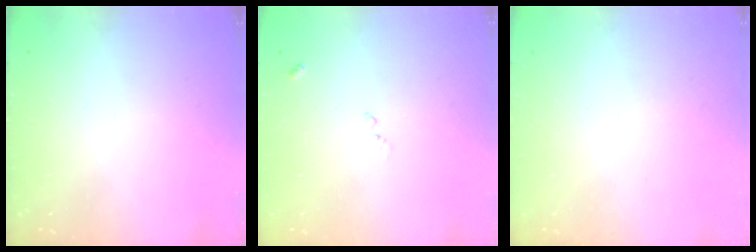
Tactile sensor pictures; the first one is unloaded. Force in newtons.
{"total": 9.5, "press": 9.5, "slide": 0.8}
{"total": 0.0}